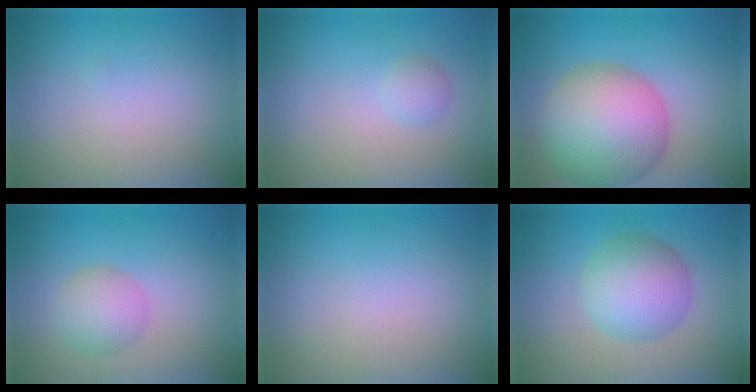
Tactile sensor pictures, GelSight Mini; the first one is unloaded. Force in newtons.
{"total": 1.1, "press": 1.1, "slide": 0.0}
{"total": 10.6, "press": 10.6, "slide": 0.5}
{"total": 3.0, "press": 3.0, "slide": 0.2}
{"total": 0.0}
{"total": 5.6, "press": 5.6, "slide": 0.1}